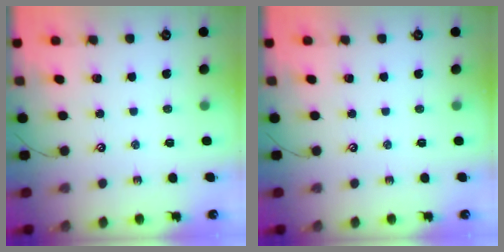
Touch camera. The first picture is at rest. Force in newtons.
{"total": 0.0}